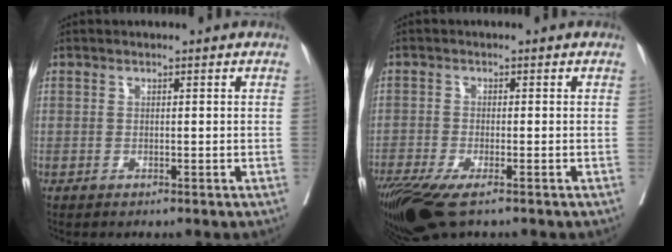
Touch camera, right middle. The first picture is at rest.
{"total": 9.6, "force": [-6.6, 2.7, 6.4], "torque": [-0.120, -0.023, -0.116]}